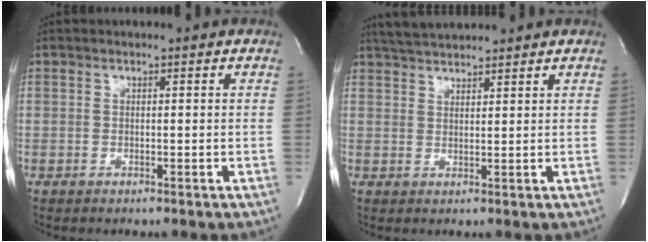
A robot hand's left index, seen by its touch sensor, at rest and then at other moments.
{"total": 5.3, "force": [5.0, 0.5, 1.6], "torque": [-0.036, 0.026, 0.094]}